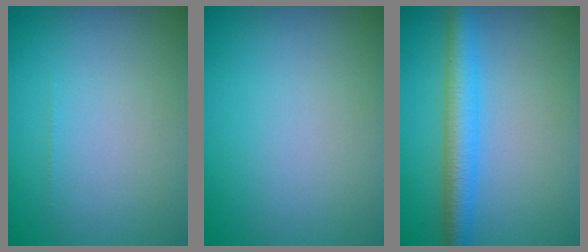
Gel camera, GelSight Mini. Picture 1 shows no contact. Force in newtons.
{"total": 0.0}
{"total": 4.0, "press": 4.0, "slide": 0.2}